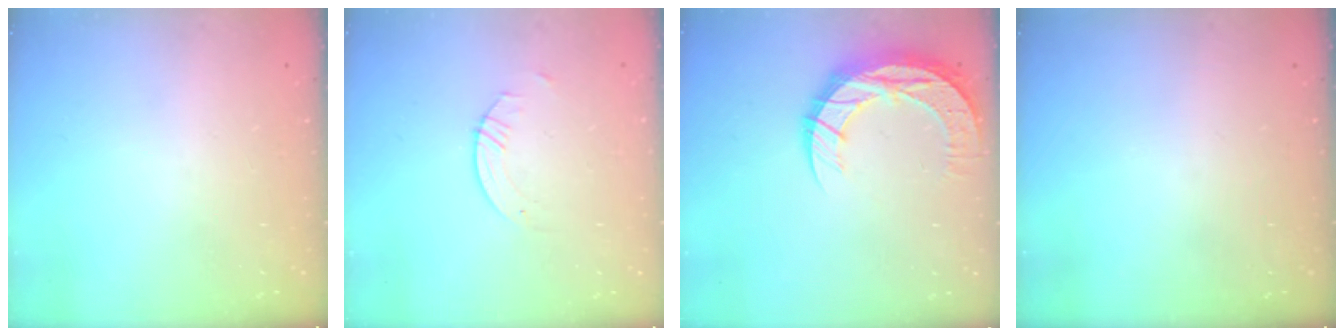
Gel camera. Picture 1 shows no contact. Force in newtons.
{"total": 0.8, "press": 0.8, "slide": 0.2}
{"total": 12.2, "press": 12.2, "slide": 0.9}
{"total": 0.0}